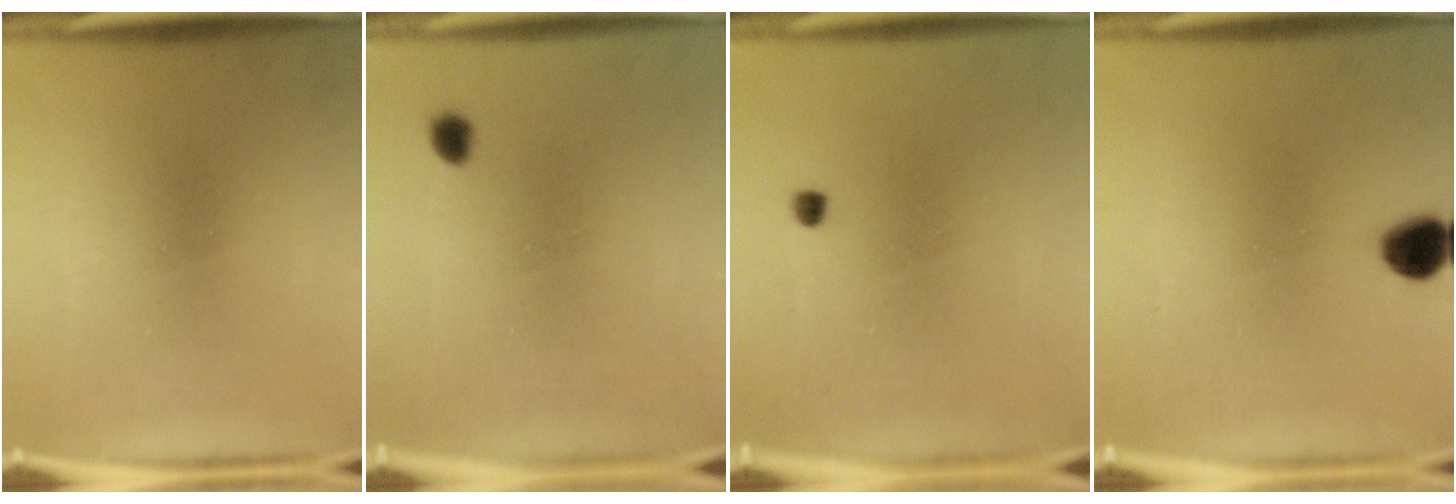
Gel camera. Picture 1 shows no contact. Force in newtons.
{"total": 1.8}
{"total": 1.0}
{"total": 6.1}